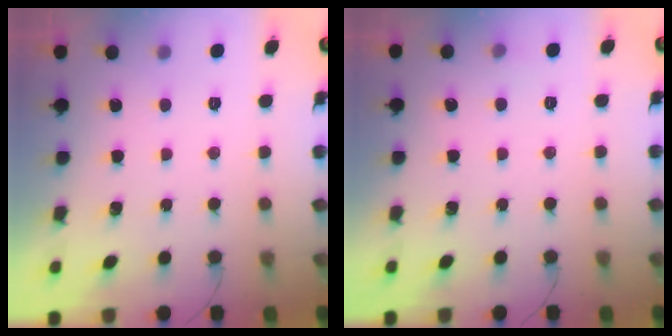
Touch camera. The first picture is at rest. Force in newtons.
{"total": 3.6, "press": 3.4, "slide": 1.3}